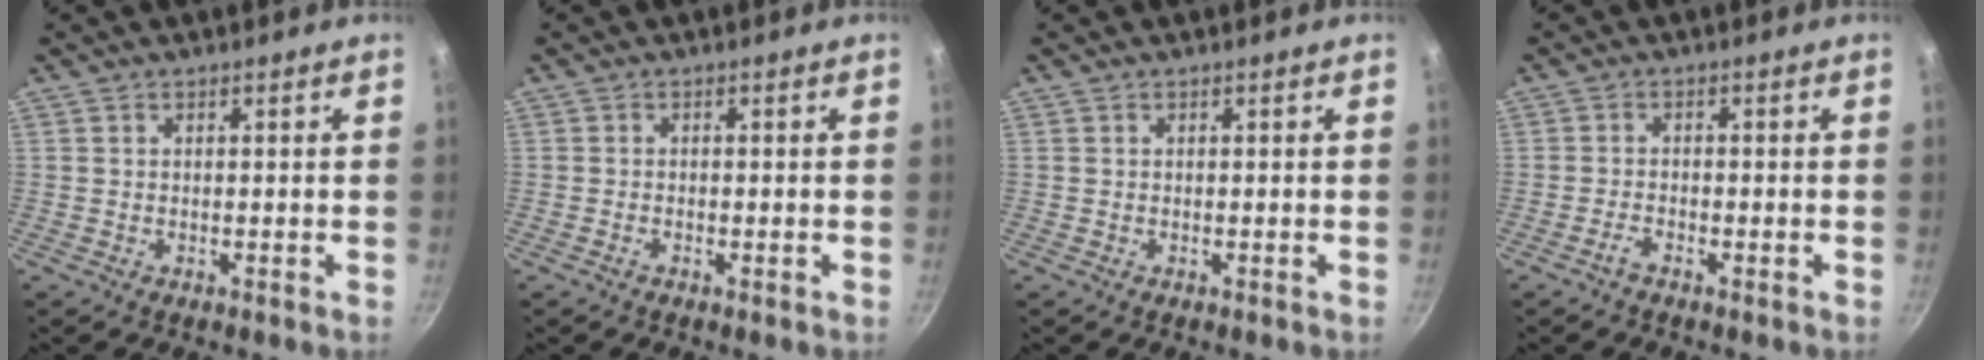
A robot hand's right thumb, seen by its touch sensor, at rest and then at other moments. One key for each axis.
{"total": 0.6, "fx": -0.4, "fy": 0.1, "fz": 0.5, "tx": -0.017, "ty": 0.002, "tz": -0.010}
{"total": 0.0}
{"total": 1.8, "fx": -1.4, "fy": 0.3, "fz": 1.1, "tx": -0.029, "ty": 0.009, "tz": -0.030}